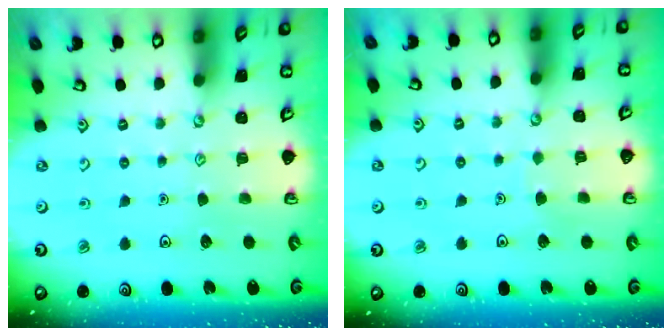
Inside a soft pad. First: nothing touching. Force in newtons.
{"total": 2.7, "press": 2.7, "slide": 0.2}